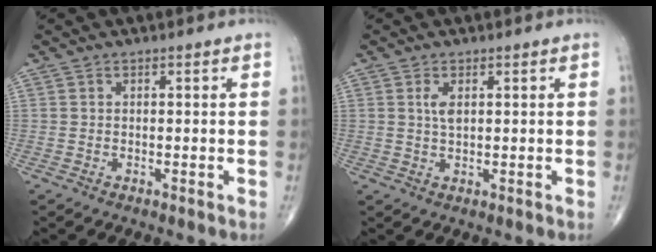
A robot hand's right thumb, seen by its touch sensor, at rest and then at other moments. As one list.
[{"total": 2.4, "force": [0.7, 1.1, 2.0], "torque": [-0.042, -0.002, 0.016]}]